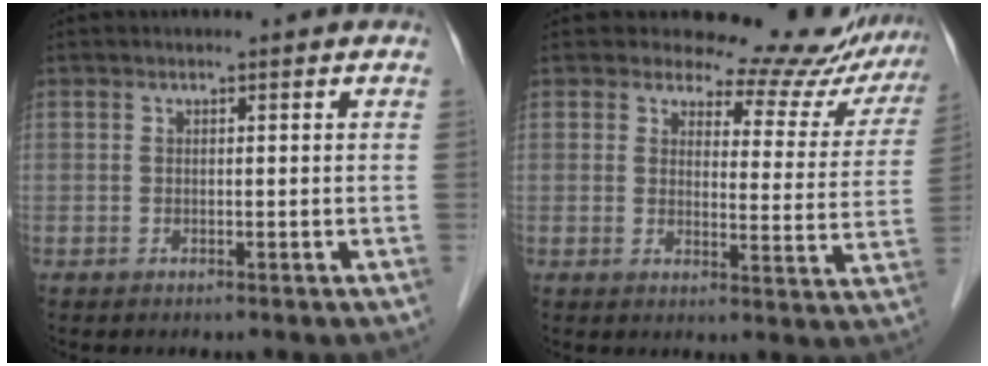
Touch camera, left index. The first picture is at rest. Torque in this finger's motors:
{"motor_torque": [1.06, -1.08, 0.09, 0.00]}